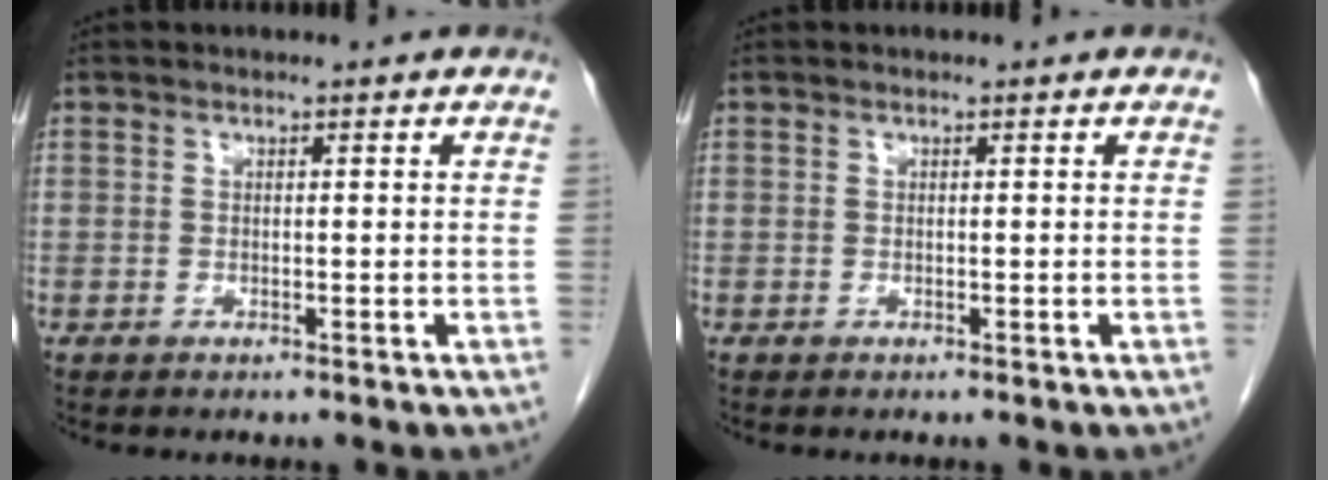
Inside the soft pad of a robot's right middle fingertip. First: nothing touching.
{"total": 0.0}